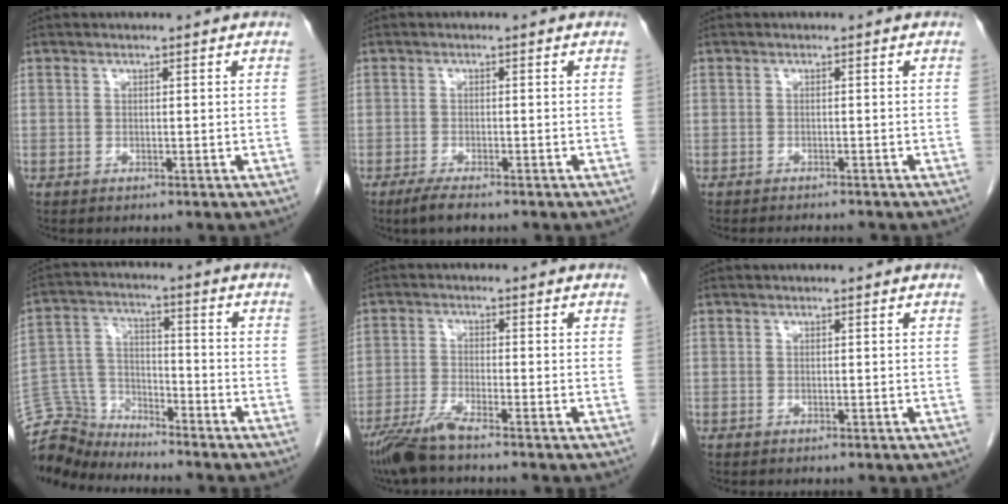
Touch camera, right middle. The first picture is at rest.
{"total": 3.2, "force": [-2.3, 0.5, 2.0], "torque": [-0.044, -0.008, -0.041]}
{"total": 2.9, "force": [-2.8, 0.1, 0.8], "torque": [-0.009, -0.007, -0.036]}
{"total": 9.2, "force": [-9.0, 1.8, 0.3], "torque": [-0.017, 0.012, -0.177]}
{"total": 5.3, "force": [-4.2, -0.2, 3.2], "torque": [-0.072, -0.020, -0.088]}
{"total": 0.0}